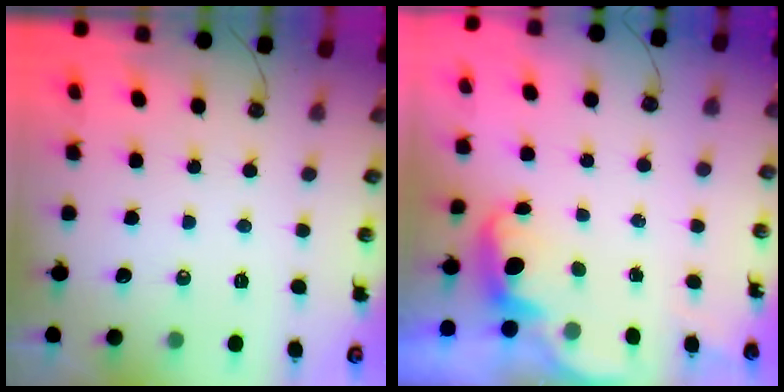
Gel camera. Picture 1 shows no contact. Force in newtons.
{"total": 2.5, "press": 2.4, "slide": 0.7}